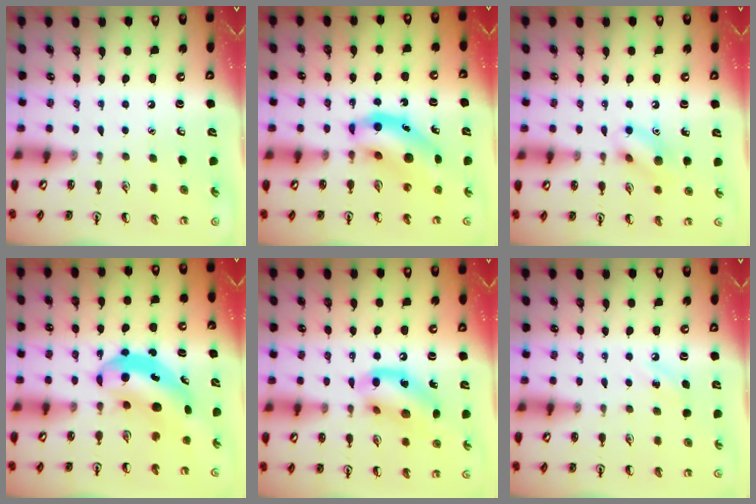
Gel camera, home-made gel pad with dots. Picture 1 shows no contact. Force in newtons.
{"total": 10.6, "press": 10.1, "slide": 3.2}
{"total": 10.0, "press": 9.9, "slide": 0.7}
{"total": 6.7, "press": 6.5, "slide": 1.4}
{"total": 13.2, "press": 12.9, "slide": 2.8}
{"total": 3.3, "press": 3.1, "slide": 1.2}